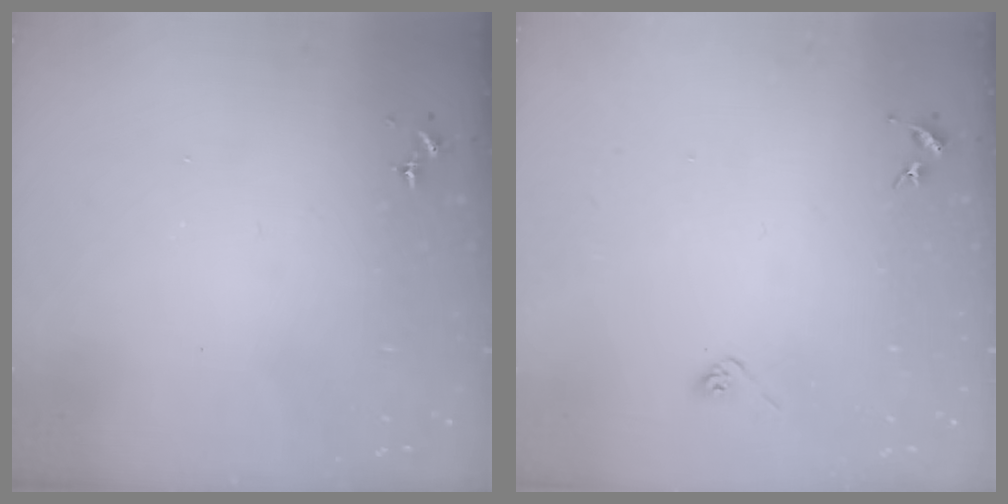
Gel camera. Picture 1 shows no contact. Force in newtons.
{"total": 3.0, "press": 2.9, "slide": 0.9}